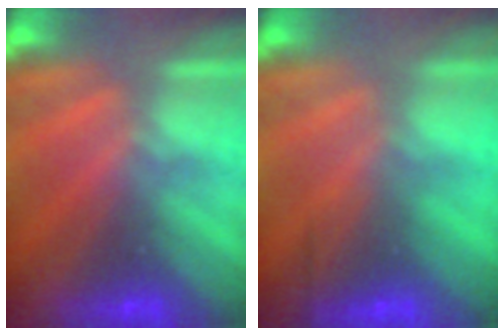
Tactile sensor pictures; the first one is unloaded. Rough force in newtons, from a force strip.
{"total": 2.4}